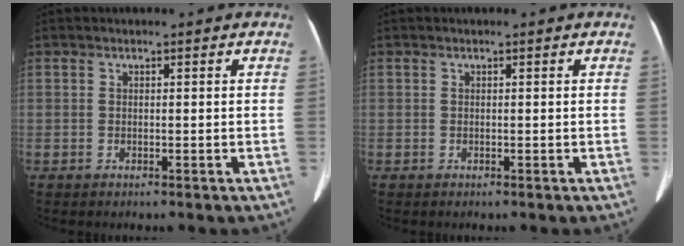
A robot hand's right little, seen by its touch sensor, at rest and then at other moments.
{"total": 0.0}